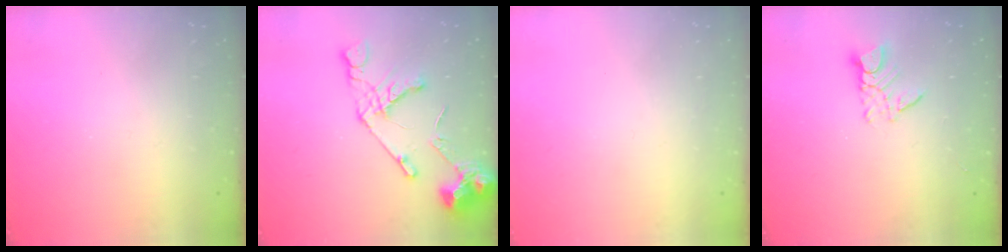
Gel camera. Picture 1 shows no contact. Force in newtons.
{"total": 13.9, "press": 13.8, "slide": 1.6}
{"total": 0.0}
{"total": 7.5, "press": 7.4, "slide": 0.5}